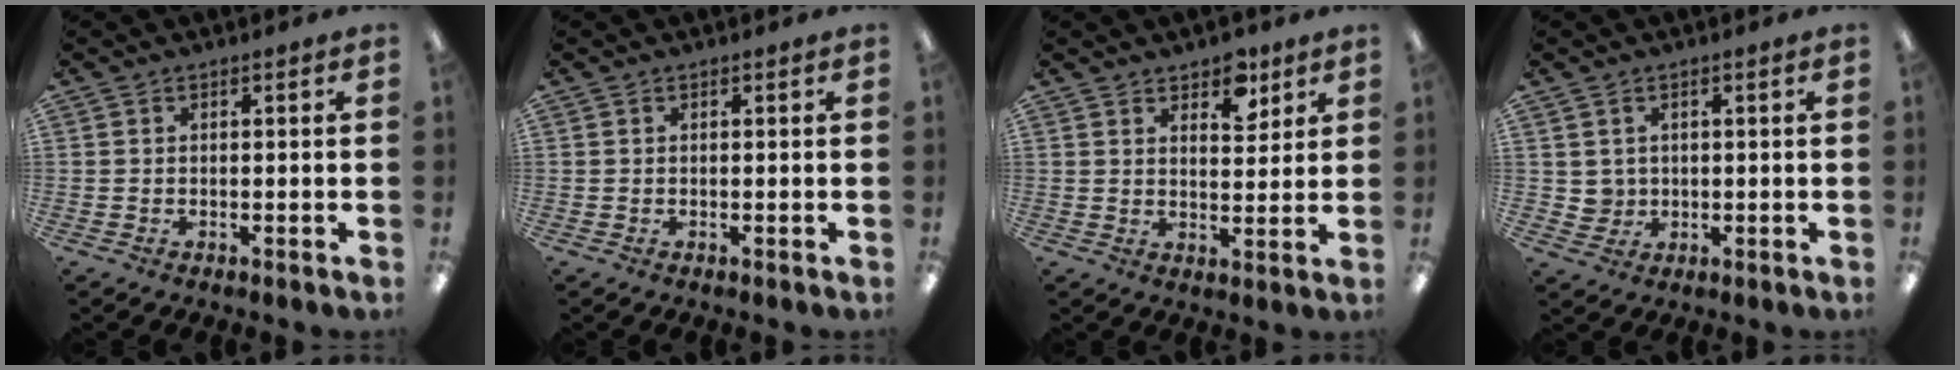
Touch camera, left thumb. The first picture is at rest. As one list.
[{"total": 0.0}, {"total": 6.5, "force": [5.0, 3.4, 2.6], "torque": [-0.016, -0.028, 0.083]}, {"total": 3.1, "force": [1.3, 2.8, 0.0], "torque": [-0.002, -0.001, 0.025]}]